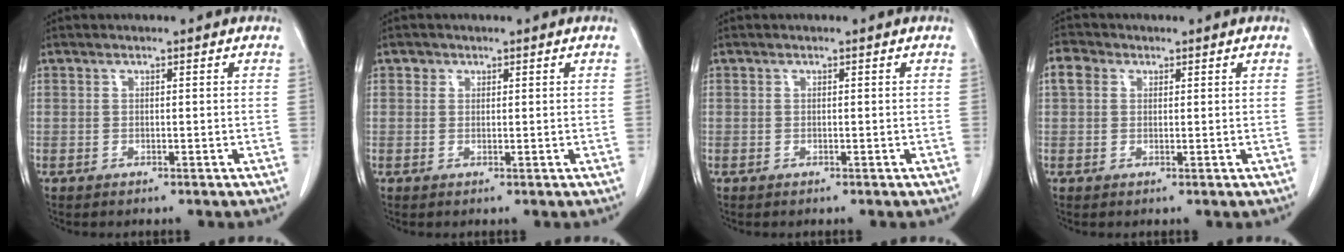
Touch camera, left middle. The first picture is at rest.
{"total": 1.0, "force": [0.5, 0.9, 0.1], "torque": [0.008, -0.001, 0.003]}
{"total": 0.0}
{"total": 3.0, "force": [1.2, 2.5, 1.3], "torque": [-0.031, 0.016, 0.022]}